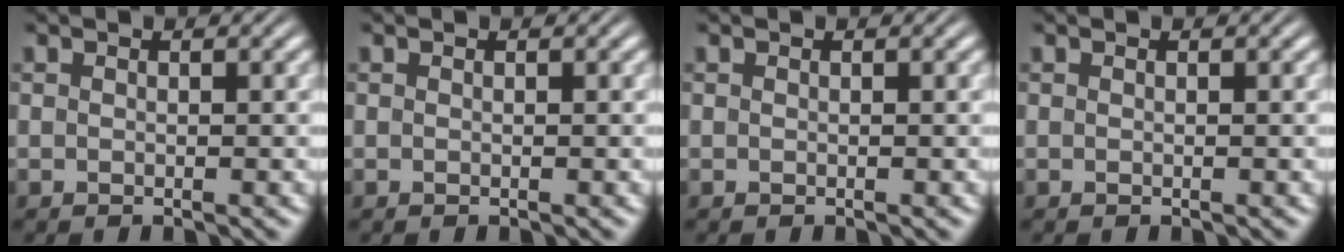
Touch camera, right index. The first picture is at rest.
{"total": 0.0}
{"total": 0.0}
{"total": 0.0}